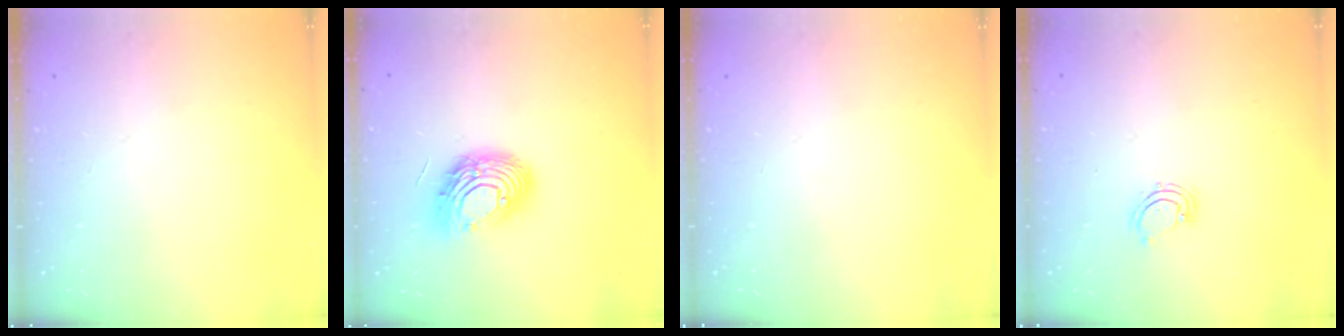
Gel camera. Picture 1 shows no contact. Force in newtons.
{"total": 15.0, "press": 15.0, "slide": 1.2}
{"total": 0.0}
{"total": 2.7, "press": 2.6, "slide": 0.5}